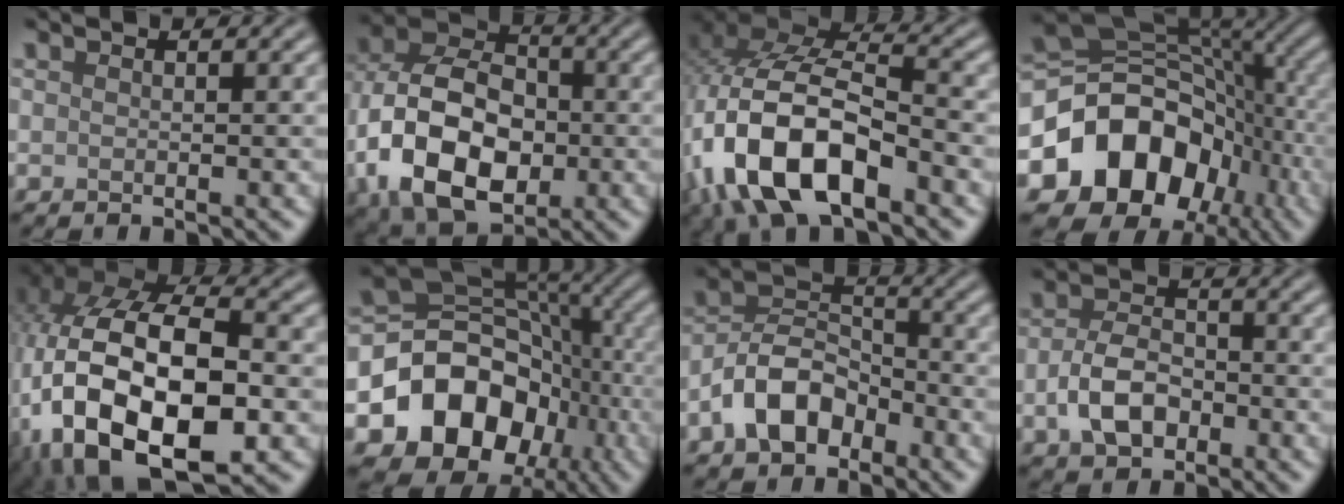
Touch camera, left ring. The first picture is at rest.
{"total": 12.9, "force": [-3.1, 8.7, 9.0], "torque": [-0.185, -0.012, -0.068]}
{"total": 13.8, "force": [-5.8, 6.6, 10.7], "torque": [-0.225, -0.012, -0.111]}
{"total": 13.9, "force": [-4.8, 11.0, 6.9], "torque": [-0.133, -0.008, -0.092]}
{"total": 17.0, "force": [-4.8, 10.0, 12.9], "torque": [-0.250, -0.020, -0.078]}
{"total": 12.2, "force": [-4.1, 9.6, 6.2], "torque": [-0.105, -0.003, -0.072]}
{"total": 6.0, "force": [-3.2, 3.7, 3.4], "torque": [-0.059, 0.007, -0.071]}
{"total": 4.5, "force": [-1.5, 3.0, 3.1], "torque": [-0.064, 0.001, -0.034]}